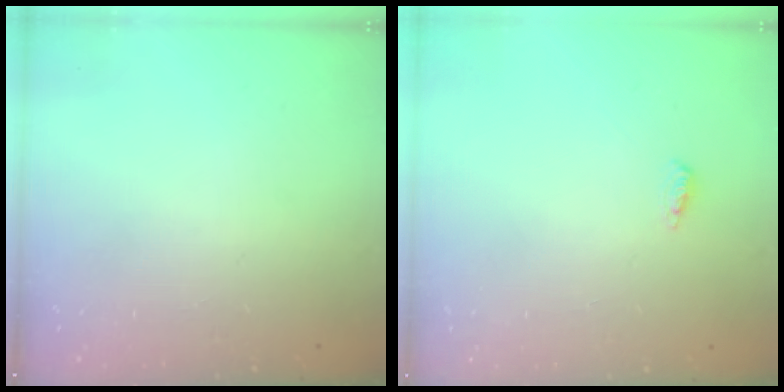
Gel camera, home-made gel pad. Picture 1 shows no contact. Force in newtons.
{"total": 3.4, "press": 3.0, "slide": 1.7}